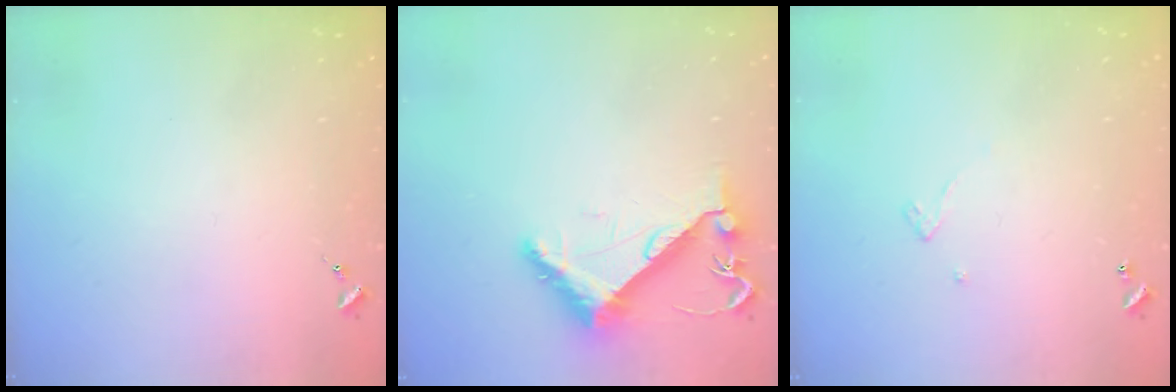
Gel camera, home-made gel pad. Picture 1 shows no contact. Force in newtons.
{"total": 8.9, "press": 8.9, "slide": 0.3}
{"total": 3.2, "press": 3.2, "slide": 0.1}